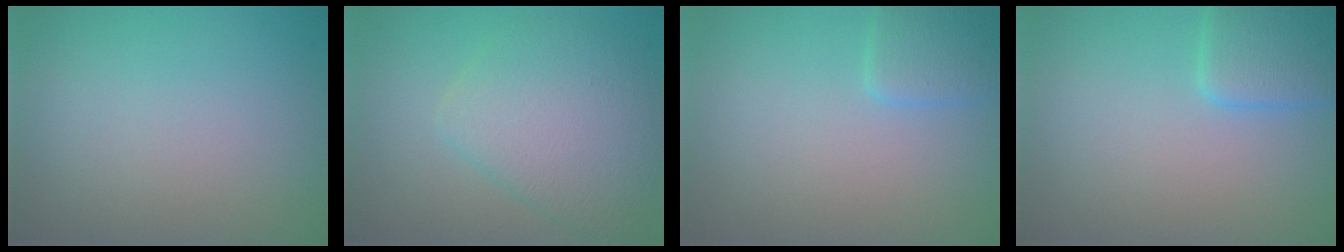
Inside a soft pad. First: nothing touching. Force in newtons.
{"total": 5.5, "press": 5.5, "slide": 0.1}
{"total": 2.1, "press": 2.1, "slide": 0.1}
{"total": 3.5, "press": 3.5, "slide": 0.2}